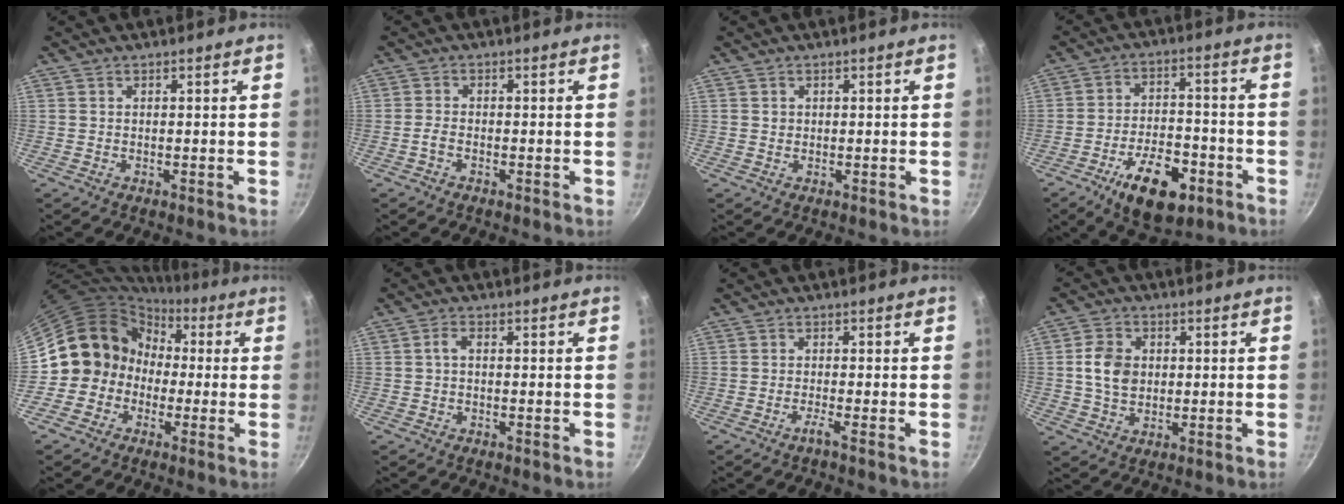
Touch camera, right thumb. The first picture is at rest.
{"total": 1.5, "force": [-1.0, 0.7, 1.0], "torque": [-0.029, 0.011, -0.023]}
{"total": 1.2, "force": [0.2, 1.1, 0.3], "torque": [0.002, 0.004, 0.003]}
{"total": 14.4, "force": [-7.1, 7.1, 10.3], "torque": [-0.142, 0.037, -0.108]}
{"total": 10.4, "force": [-0.1, 10.0, 2.9], "torque": [-0.001, 0.042, -0.020]}
{"total": 1.7, "force": [-0.1, 0.9, 1.4], "torque": [-0.031, 0.010, -0.004]}
{"total": 1.5, "force": [-0.9, -0.5, 1.1], "torque": [-0.028, 0.003, -0.022]}
{"total": 7.2, "force": [0.6, 5.5, 4.6], "torque": [-0.068, 0.007, 0.008]}